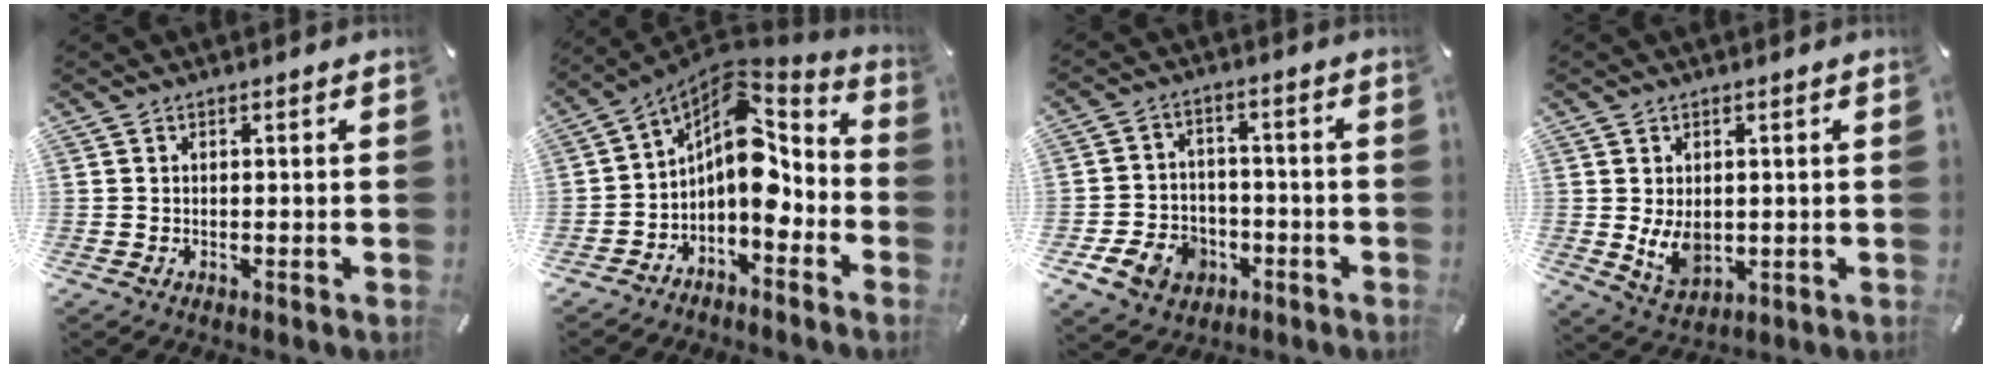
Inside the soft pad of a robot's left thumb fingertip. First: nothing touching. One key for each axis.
{"total": 11.6, "fx": 0.7, "fy": 7.5, "fz": 8.8, "tx": -0.139, "ty": -0.034, "tz": 0.004}
{"total": 9.4, "fx": -3.8, "fy": 7.5, "fz": 4.2, "tx": -0.090, "ty": 0.030, "tz": -0.068}
{"total": 6.5, "fx": 0.2, "fy": 4.8, "fz": 4.4, "tx": -0.089, "ty": -0.007, "tz": 0.003}